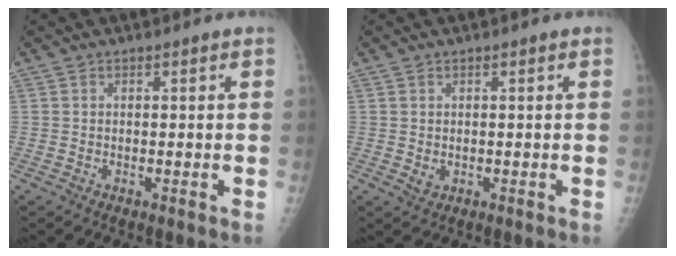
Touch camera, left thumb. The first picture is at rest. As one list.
[{"total": 1.4, "force": [0.0, 1.1, 0.9], "torque": [-0.010, -0.004, 0.007]}]